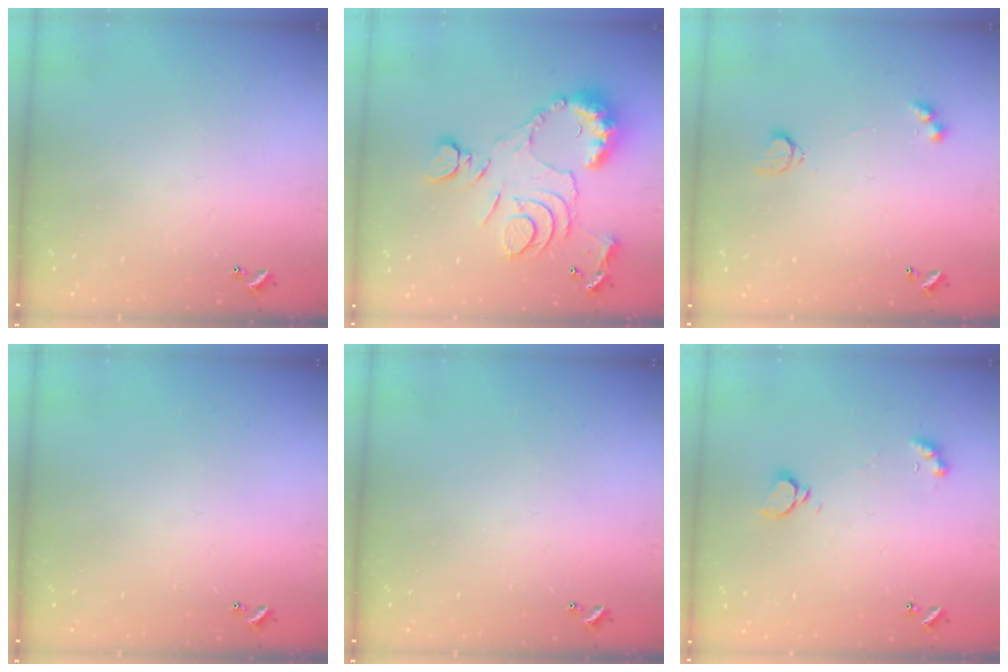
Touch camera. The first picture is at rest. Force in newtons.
{"total": 15.6, "press": 15.5, "slide": 1.6}
{"total": 3.0, "press": 2.9, "slide": 0.6}
{"total": 0.0}
{"total": 0.0}
{"total": 2.3, "press": 2.2, "slide": 0.3}